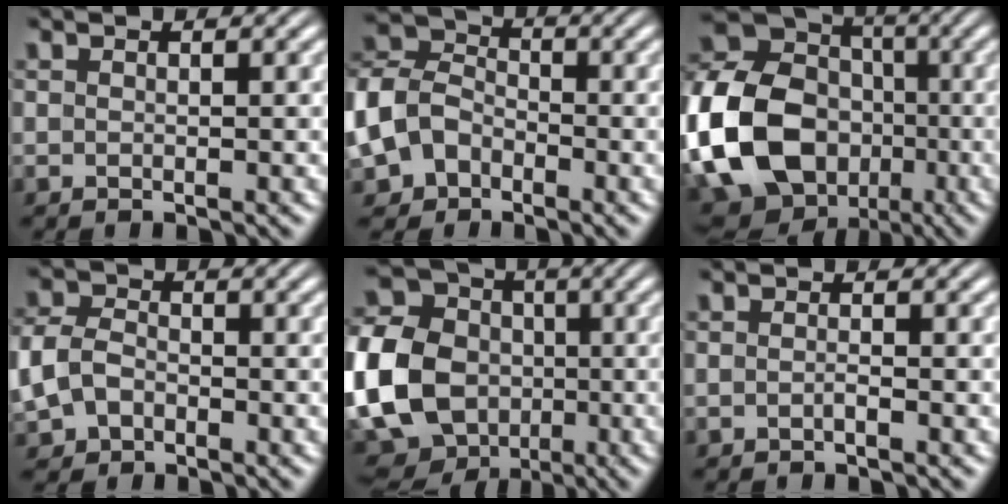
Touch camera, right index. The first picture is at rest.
{"total": 10.5, "force": [-2.6, 9.5, 3.5], "torque": [-0.119, -0.039, -0.045]}
{"total": 22.3, "force": [-5.2, 19.7, 9.0], "torque": [-0.254, -0.087, -0.080]}
{"total": 4.7, "force": [-1.3, 4.1, 2.0], "torque": [-0.073, -0.025, -0.014]}
{"total": 16.9, "force": [-2.3, 15.2, 6.9], "torque": [-0.190, -0.059, -0.042]}
{"total": 0.8, "force": [-0.5, 0.4, 0.5], "torque": [-0.013, -0.002, -0.011]}